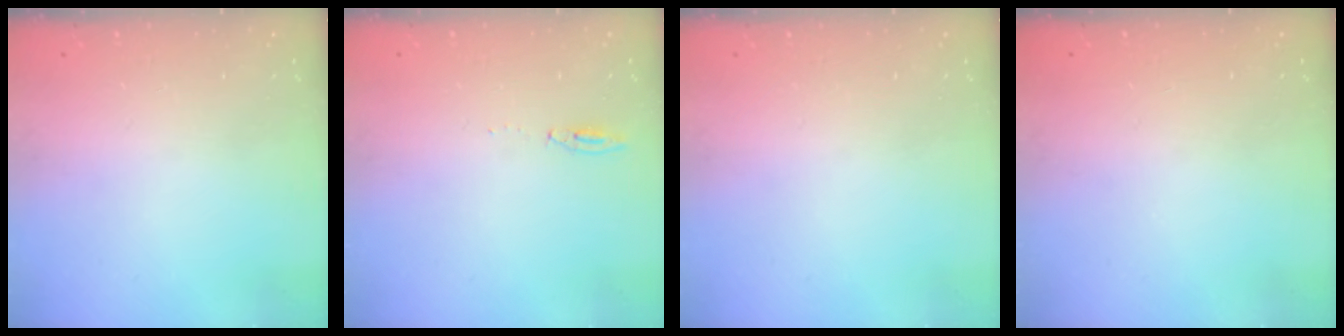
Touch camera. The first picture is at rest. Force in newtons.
{"total": 3.9, "press": 3.8, "slide": 1.0}
{"total": 0.0}
{"total": 0.0}